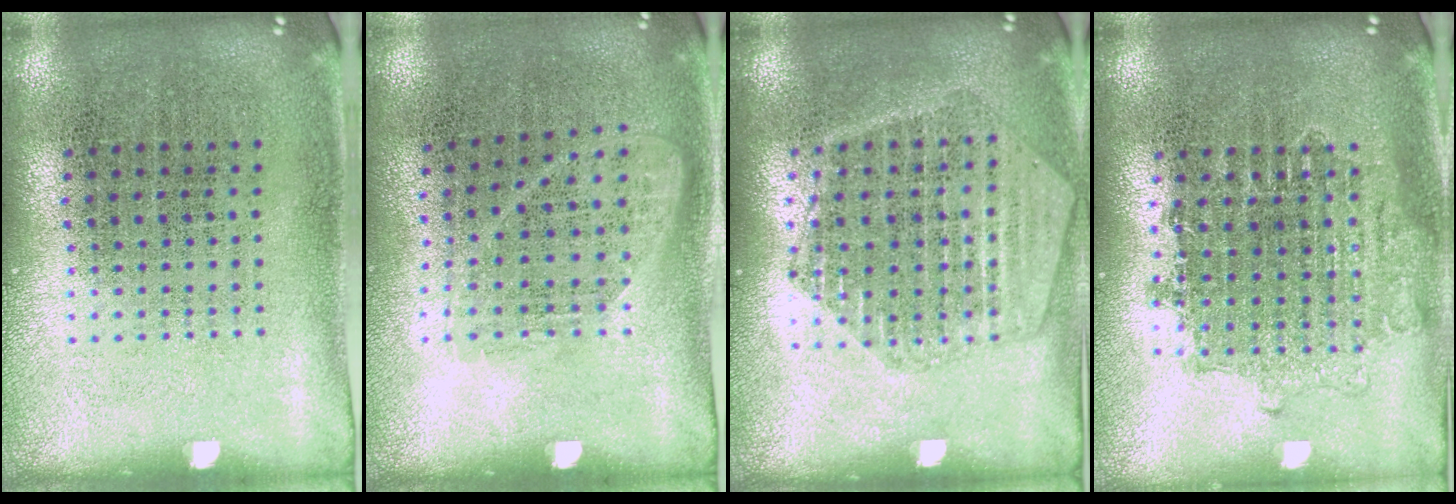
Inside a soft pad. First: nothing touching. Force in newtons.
{"total": 1.1, "press": 0.9, "slide": 0.6}
{"total": 1.7, "press": 1.6, "slide": 0.5}
{"total": 1.6, "press": 1.4, "slide": 0.7}